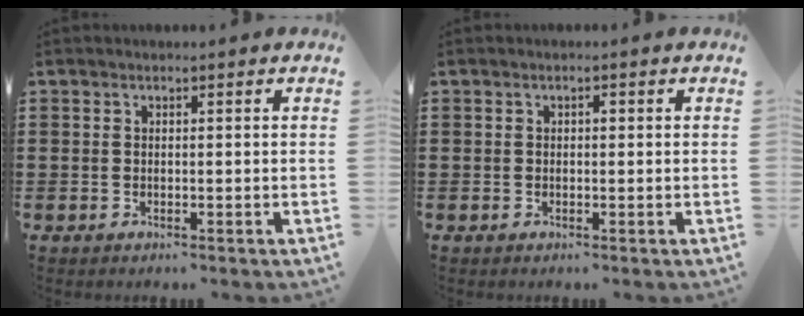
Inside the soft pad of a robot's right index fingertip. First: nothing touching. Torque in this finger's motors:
{"motor_torque": [0.12, -0.04, 0.00, 0.00]}